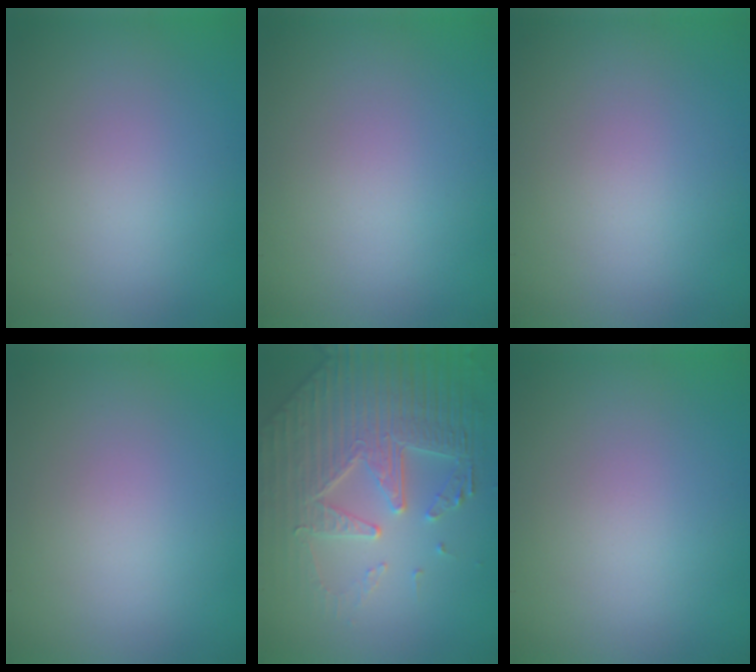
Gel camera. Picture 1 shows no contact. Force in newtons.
{"total": 0.0}
{"total": 0.0}
{"total": 0.0}
{"total": 6.5, "press": 5.4, "slide": 3.6}
{"total": 0.0}